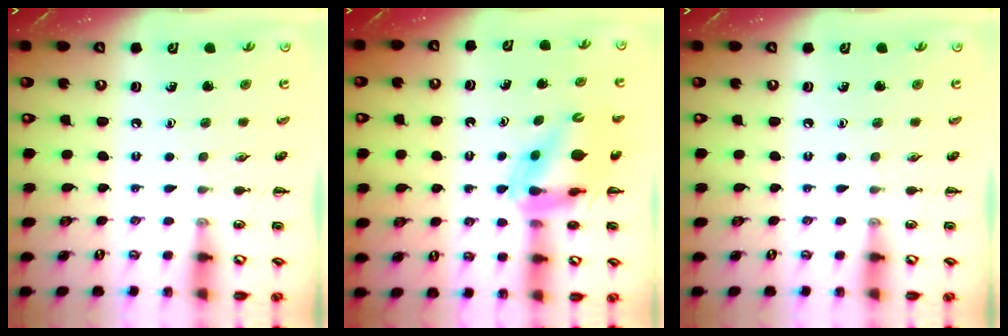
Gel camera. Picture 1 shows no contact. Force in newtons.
{"total": 12.8, "press": 12.2, "slide": 3.8}
{"total": 0.0}